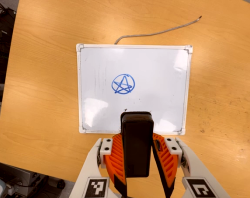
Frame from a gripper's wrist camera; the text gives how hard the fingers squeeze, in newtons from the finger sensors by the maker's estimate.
{"total": 5.9, "left": 5.0, "right": 6.9}